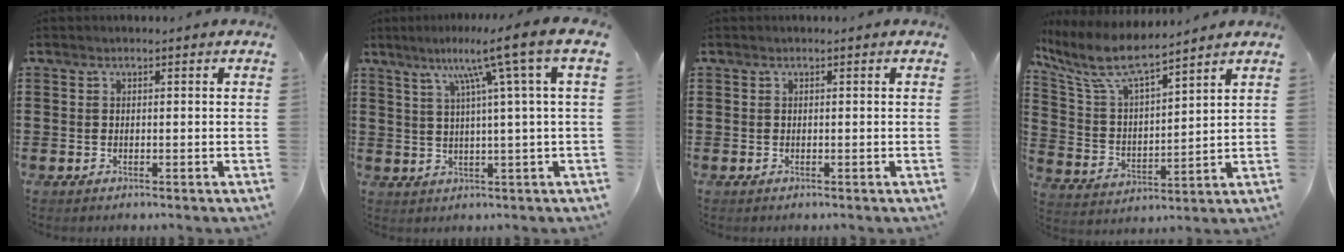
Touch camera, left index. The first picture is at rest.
{"total": 9.0, "force": [4.1, -1.4, 7.9], "torque": [-0.147, -0.011, 0.053]}
{"total": 0.0}
{"total": 8.6, "force": [7.1, 1.6, 4.7], "torque": [-0.122, -0.032, 0.120]}